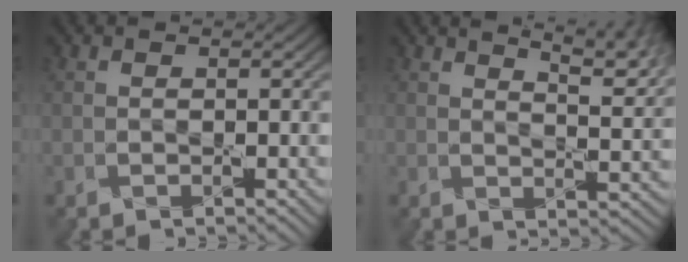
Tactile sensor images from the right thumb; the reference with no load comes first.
{"total": 7.5, "force": [5.6, 1.6, 4.7], "torque": [-0.060, 0.001, 0.069]}